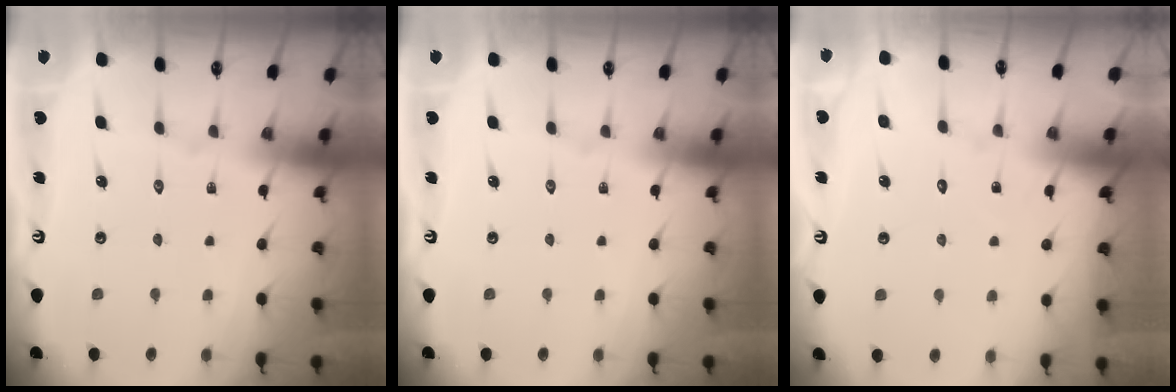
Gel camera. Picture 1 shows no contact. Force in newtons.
{"total": 0.0}
{"total": 7.5, "press": 7.5, "slide": 0.5}